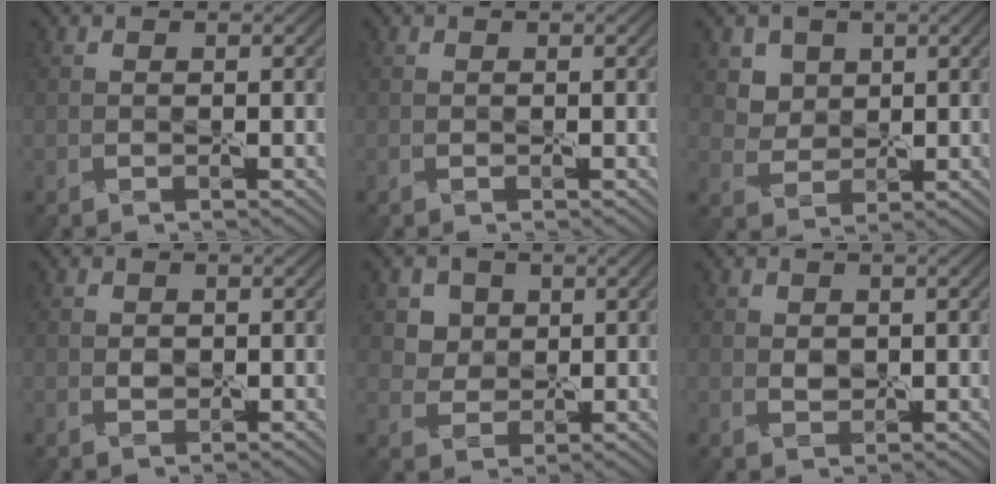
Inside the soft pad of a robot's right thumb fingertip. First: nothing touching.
{"total": 0.0}
{"total": 3.3, "force": [2.6, 2.0, -0.3], "torque": [-0.004, -0.007, 0.056]}
{"total": 0.7, "force": [0.1, 0.6, 0.2], "torque": [0.002, 0.002, 0.003]}
{"total": 4.0, "force": [2.7, 2.9, 0.2], "torque": [-0.018, 0.002, 0.050]}
{"total": 0.9, "force": [0.6, 0.7, 0.3], "torque": [0.002, 0.005, 0.013]}